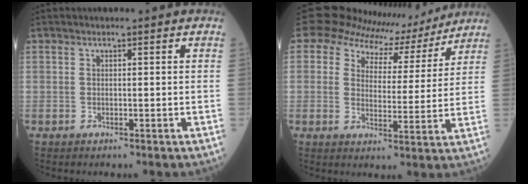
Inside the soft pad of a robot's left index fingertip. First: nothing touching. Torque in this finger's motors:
{"motor_torque": [0.85, -0.95, 0.00, -0.05]}